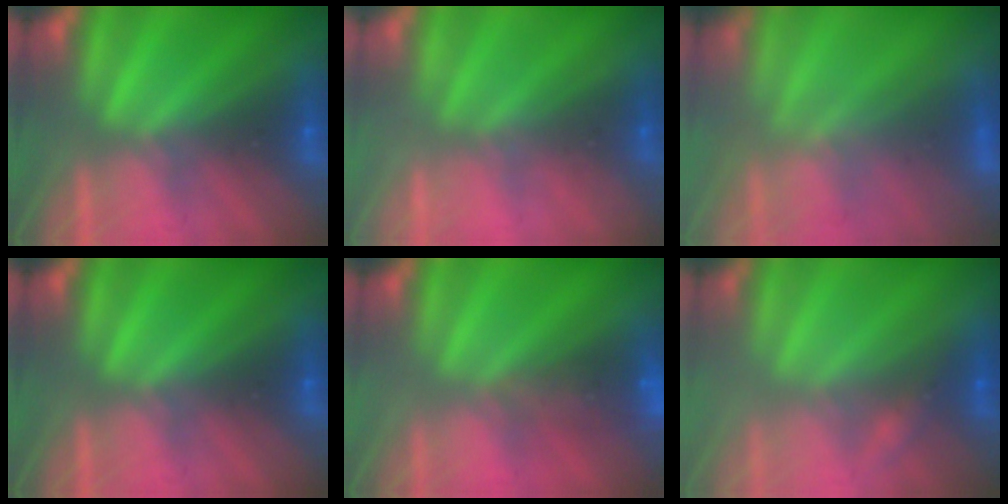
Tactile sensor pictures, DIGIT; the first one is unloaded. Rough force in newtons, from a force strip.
{"total": 2.3}
{"total": 3.5}
{"total": 0.0}
{"total": 5.7}
{"total": 2.4}